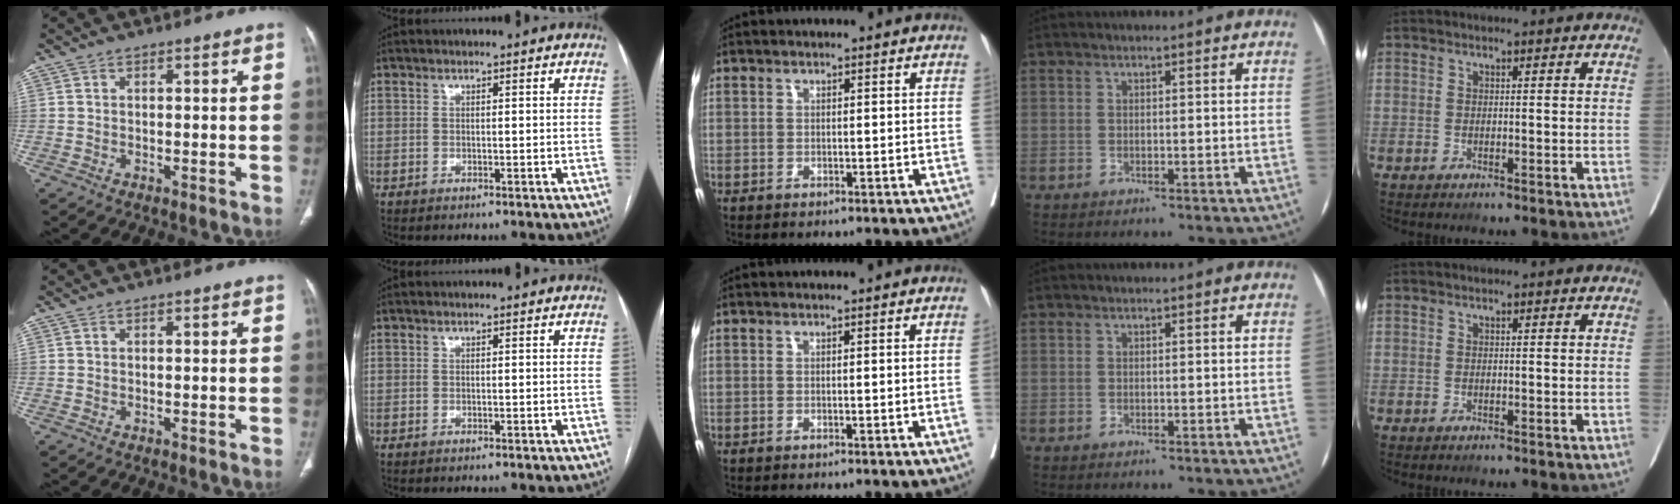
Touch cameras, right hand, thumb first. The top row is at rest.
{"middle": {"total": 0.7, "force": [0.0, -0.3, 0.6], "torque": [-0.003, 0.002, 0.000]}}